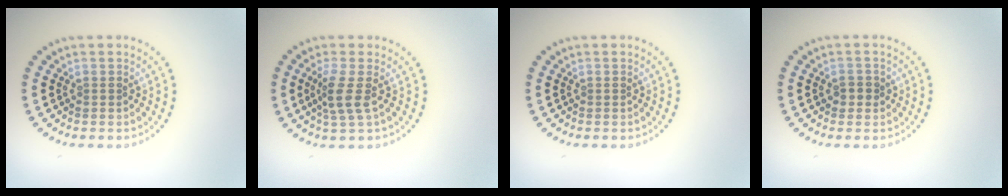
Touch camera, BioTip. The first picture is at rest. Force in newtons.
{"total": 2.5, "press": 1.9, "slide": 1.6}
{"total": 0.0}
{"total": 1.3, "press": 1.2, "slide": 0.5}